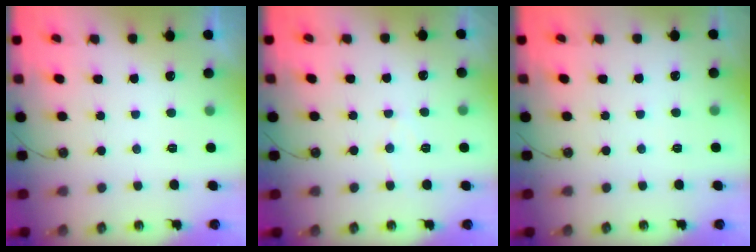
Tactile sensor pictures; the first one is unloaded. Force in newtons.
{"total": 5.4, "press": 5.4, "slide": 0.2}
{"total": 3.0, "press": 2.9, "slide": 0.4}